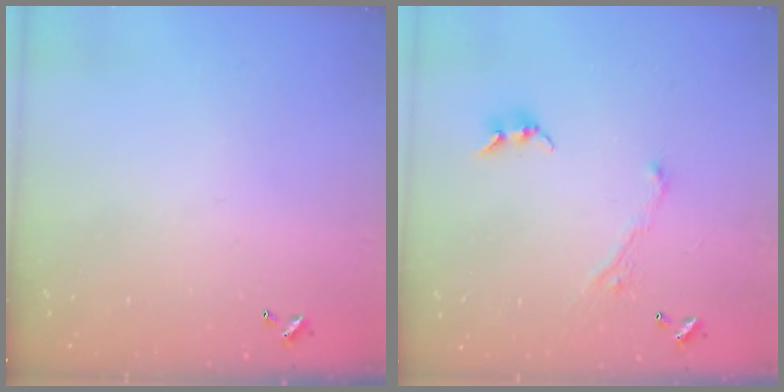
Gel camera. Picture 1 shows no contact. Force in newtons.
{"total": 2.8, "press": 2.8, "slide": 0.1}